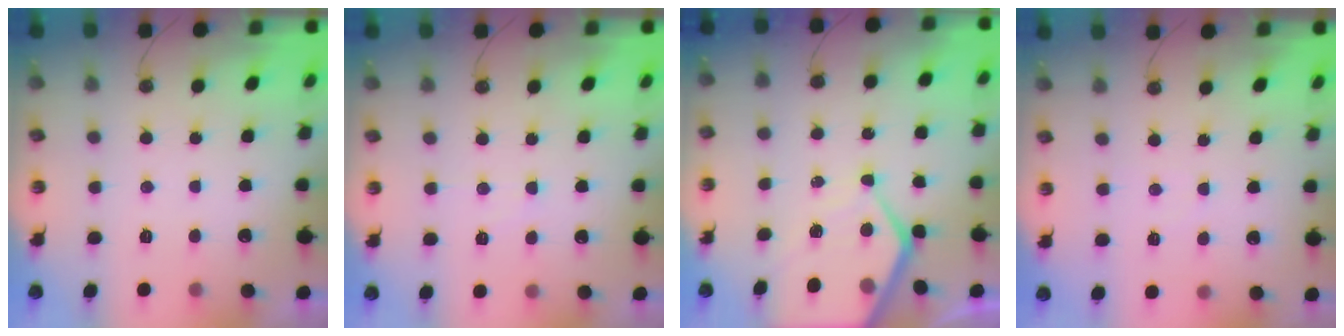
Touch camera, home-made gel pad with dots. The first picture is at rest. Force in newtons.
{"total": 5.9, "press": 5.8, "slide": 1.0}
{"total": 10.4, "press": 10.3, "slide": 1.1}
{"total": 1.9, "press": 1.9, "slide": 0.3}